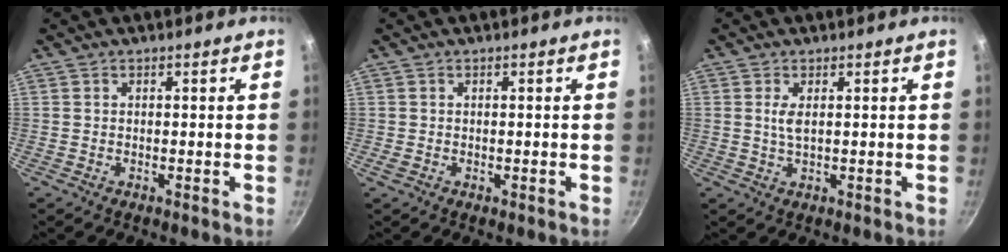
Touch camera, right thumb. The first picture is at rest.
{"total": 0.9, "force": [-0.2, 0.6, 0.7], "torque": [-0.010, 0.000, -0.005]}
{"total": 2.4, "force": [0.6, 0.9, 2.1], "torque": [-0.043, -0.004, 0.013]}